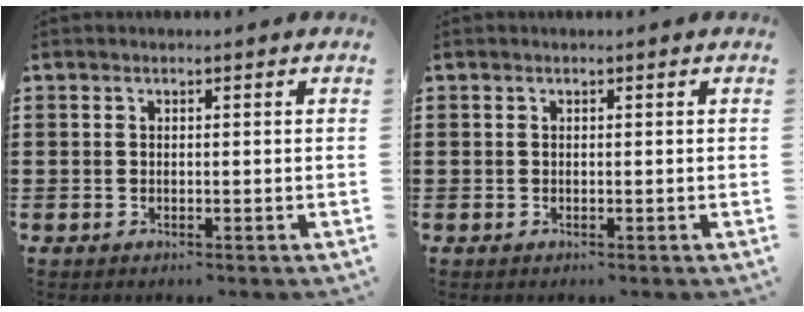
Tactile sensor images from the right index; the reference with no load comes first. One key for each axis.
{"total": 0.0}